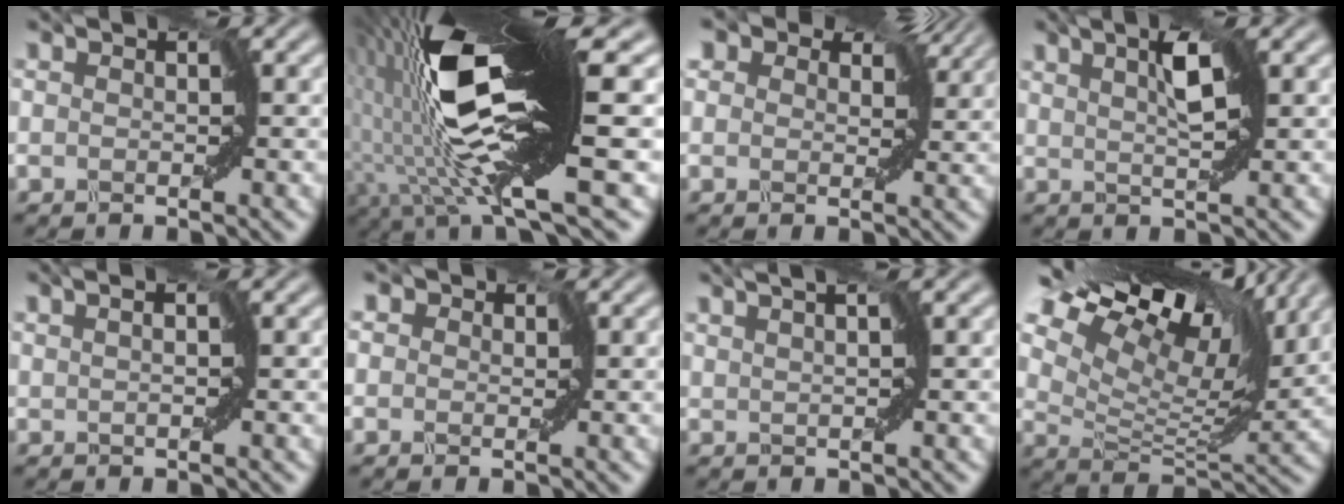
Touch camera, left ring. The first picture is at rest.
{"total": 14.1, "force": [0.8, 3.1, 13.8], "torque": [-0.280, 0.008, 0.022]}
{"total": 7.6, "force": [3.8, 4.8, 4.6], "torque": [-0.084, 0.026, 0.036]}
{"total": 2.3, "force": [1.5, -0.3, 1.7], "torque": [-0.043, 0.001, 0.032]}
{"total": 0.7, "force": [0.3, -0.6, 0.0], "torque": [-0.008, -0.002, 0.015]}
{"total": 2.5, "force": [1.0, 2.0, 1.1], "torque": [-0.001, 0.017, -0.011]}
{"total": 1.1, "force": [0.8, -0.7, 0.4], "torque": [-0.013, -0.003, 0.022]}
{"total": 14.7, "force": [11.1, 5.0, 8.3], "torque": [-0.178, 0.040, 0.179]}